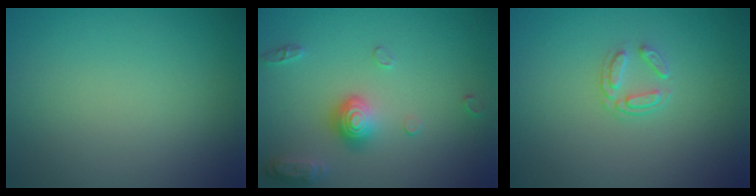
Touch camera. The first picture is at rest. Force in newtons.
{"total": 3.0, "press": 2.9, "slide": 0.7}
{"total": 1.6, "press": 1.0, "slide": 1.2}